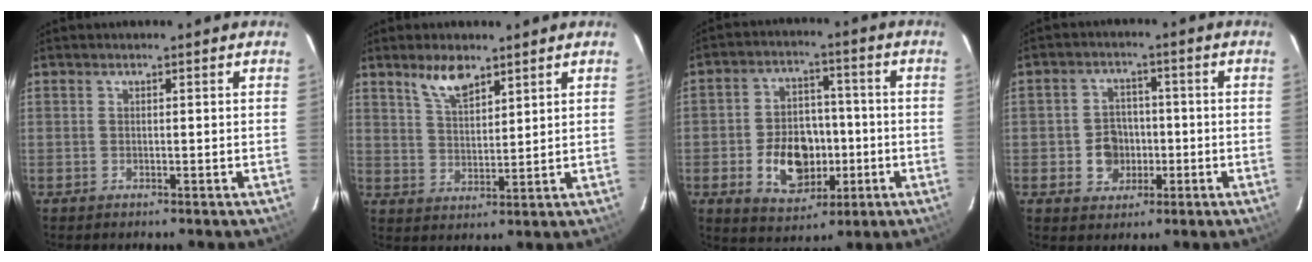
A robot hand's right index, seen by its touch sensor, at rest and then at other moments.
{"total": 6.3, "force": [4.6, 2.4, 3.6], "torque": [-0.065, 0.002, 0.091]}
{"total": 12.4, "force": [-3.4, 8.8, 8.1], "torque": [-0.165, 0.016, -0.039]}
{"total": 6.4, "force": [-1.6, 5.7, 2.2], "torque": [-0.054, 0.015, -0.019]}